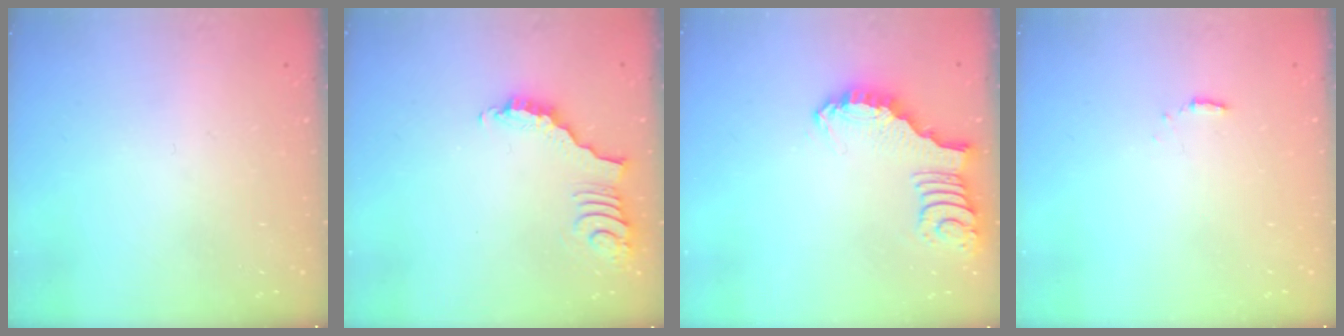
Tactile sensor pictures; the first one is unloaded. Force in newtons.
{"total": 3.3, "press": 3.3, "slide": 0.7}
{"total": 2.1, "press": 2.1, "slide": 0.4}
{"total": 1.3, "press": 1.3, "slide": 0.3}